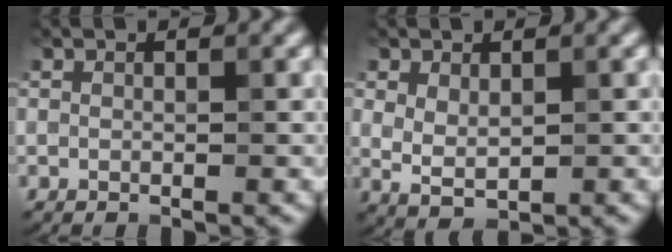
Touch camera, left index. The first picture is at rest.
{"total": 2.3, "force": [0.6, 1.4, 1.8], "torque": [-0.036, -0.003, 0.017]}